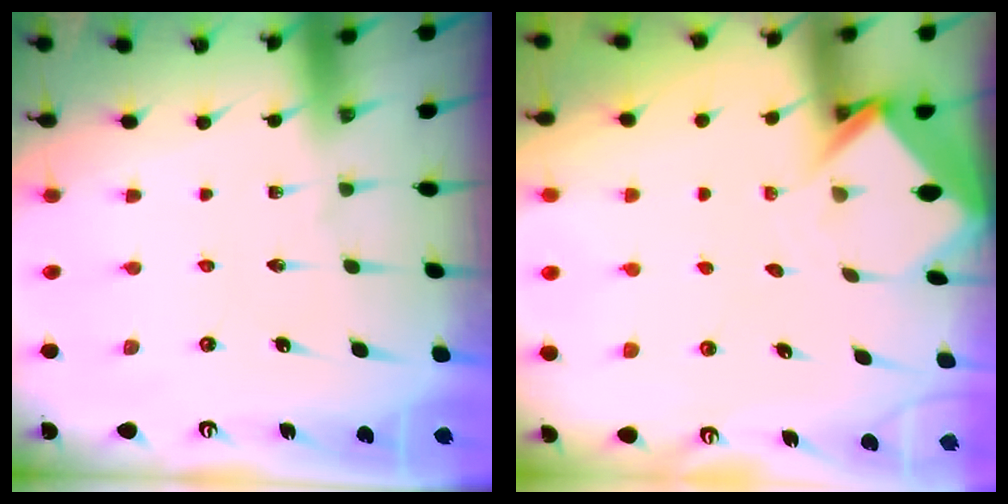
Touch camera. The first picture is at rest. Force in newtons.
{"total": 3.5, "press": 3.5, "slide": 0.3}